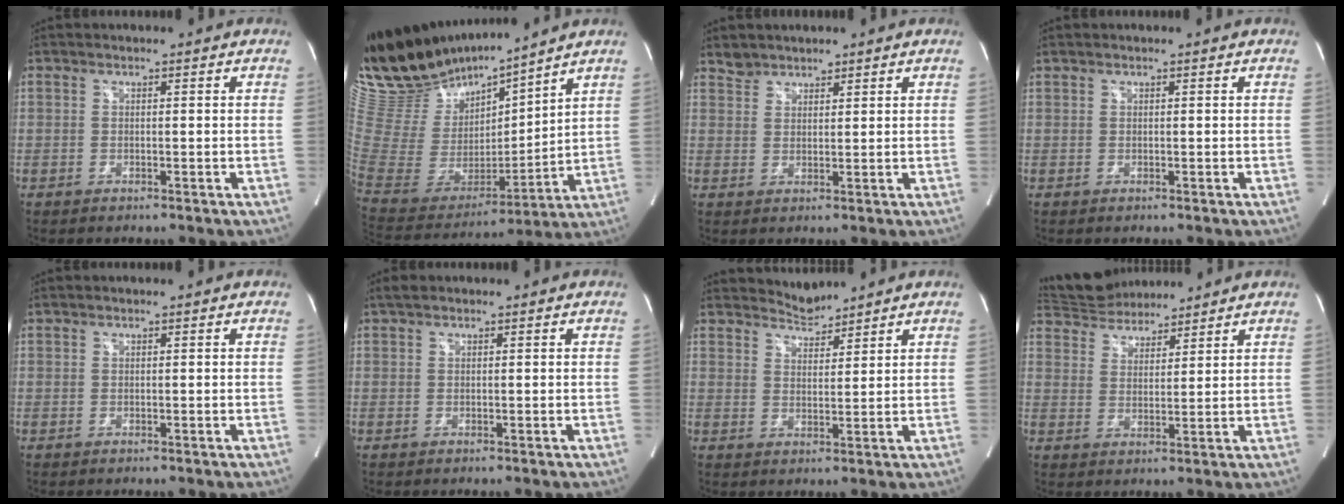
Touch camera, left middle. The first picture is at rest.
{"total": 19.7, "force": [18.0, 4.1, 7.1], "torque": [-0.152, -0.017, 0.343]}
{"total": 2.5, "force": [2.1, 1.3, -0.2], "torque": [0.007, 0.008, 0.034]}
{"total": 0.0}
{"total": 0.0}
{"total": 1.3, "force": [1.0, 0.6, 0.7], "torque": [-0.016, 0.010, 0.018]}
{"total": 3.7, "force": [3.7, 0.2, -0.3], "torque": [0.005, -0.001, 0.066]}
{"total": 9.8, "force": [9.1, 2.6, 2.5], "torque": [-0.047, 0.017, 0.160]}